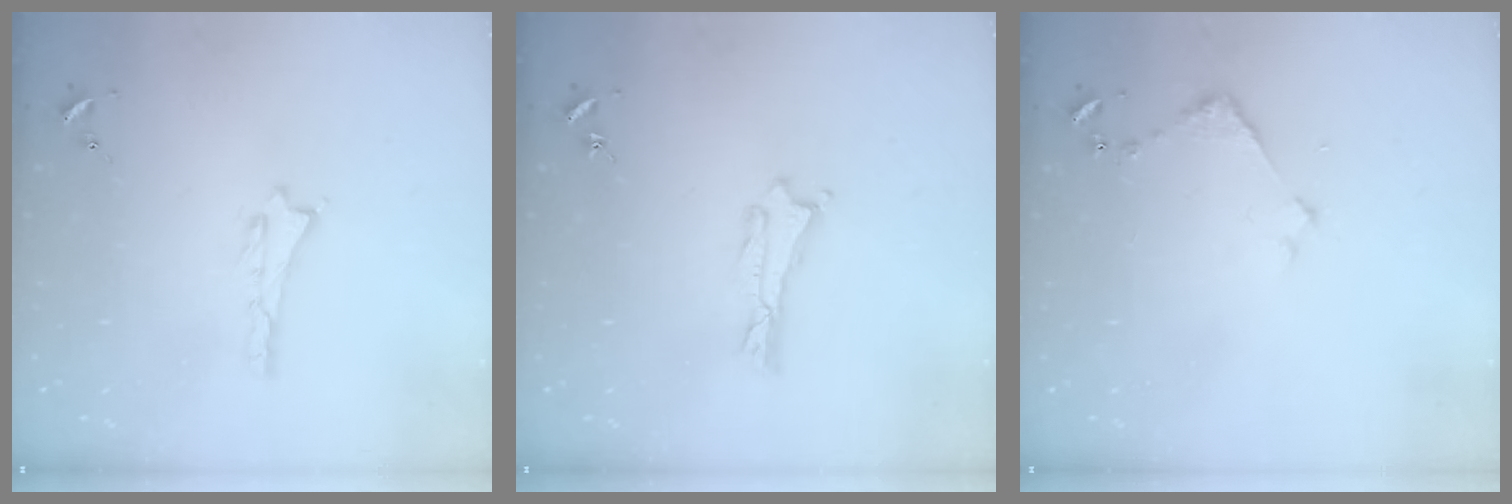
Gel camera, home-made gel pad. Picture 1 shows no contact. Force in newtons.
{"total": 0.0}
{"total": 2.9, "press": 2.9, "slide": 0.3}